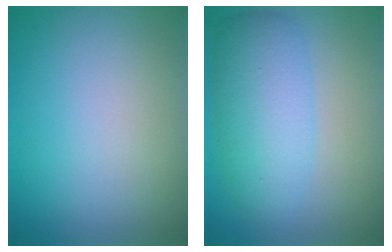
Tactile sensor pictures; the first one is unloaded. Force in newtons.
{"total": 5.5, "press": 5.5, "slide": 0.1}